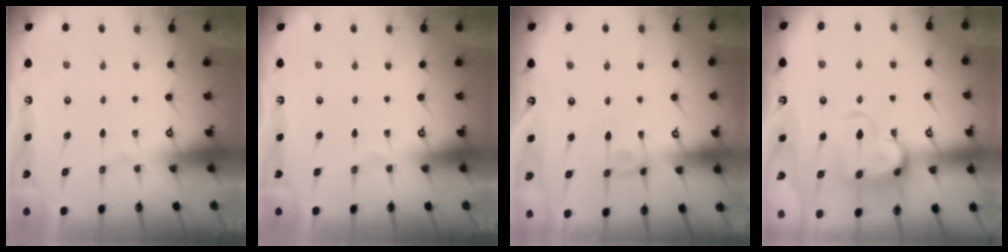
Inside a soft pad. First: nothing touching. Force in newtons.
{"total": 0.0}
{"total": 0.6, "press": 0.5, "slide": 0.3}
{"total": 7.8, "press": 7.7, "slide": 1.3}